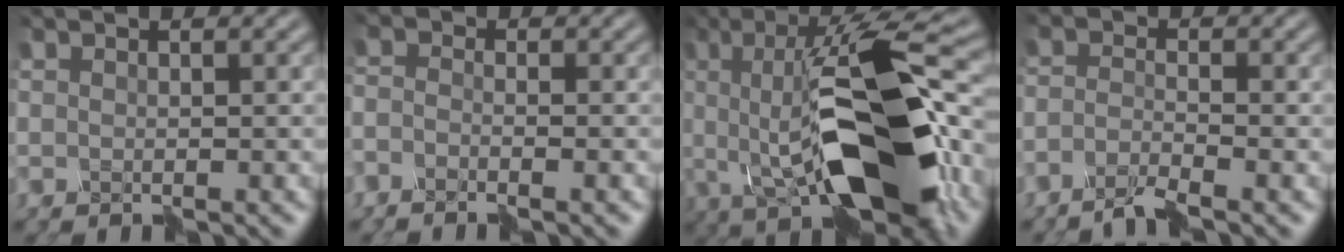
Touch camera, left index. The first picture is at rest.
{"total": 3.0, "force": [-3.0, 0.1, -0.1], "torque": [-0.001, -0.004, -0.049]}
{"total": 12.2, "force": [-1.4, 3.7, 11.5], "torque": [-0.170, 0.010, -0.035]}
{"total": 3.1, "force": [-3.0, -0.7, 0.0], "torque": [-0.019, -0.001, -0.064]}